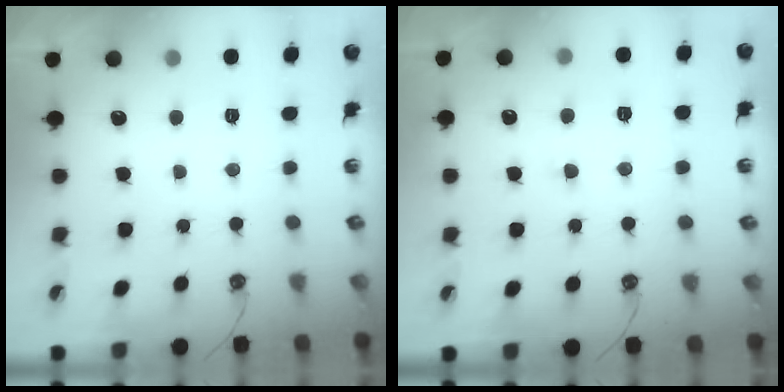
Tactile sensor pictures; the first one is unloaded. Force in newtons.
{"total": 0.0}